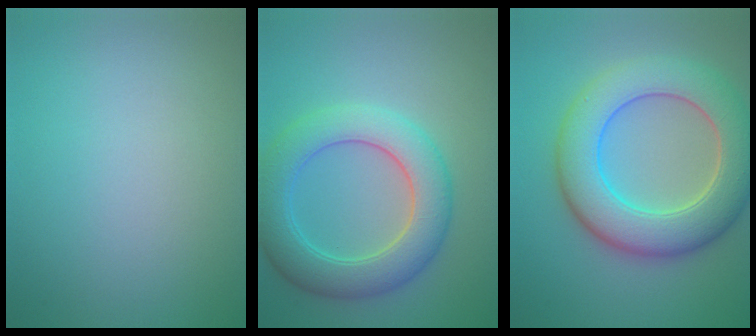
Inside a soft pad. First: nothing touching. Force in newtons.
{"total": 6.4, "press": 6.4, "slide": 0.5}
{"total": 8.9, "press": 8.9, "slide": 0.6}